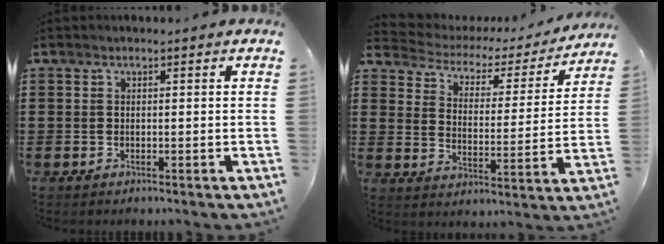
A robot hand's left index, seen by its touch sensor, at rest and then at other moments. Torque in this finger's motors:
{"motor_torque": [0.93, -1.20, 0.25, -0.02]}